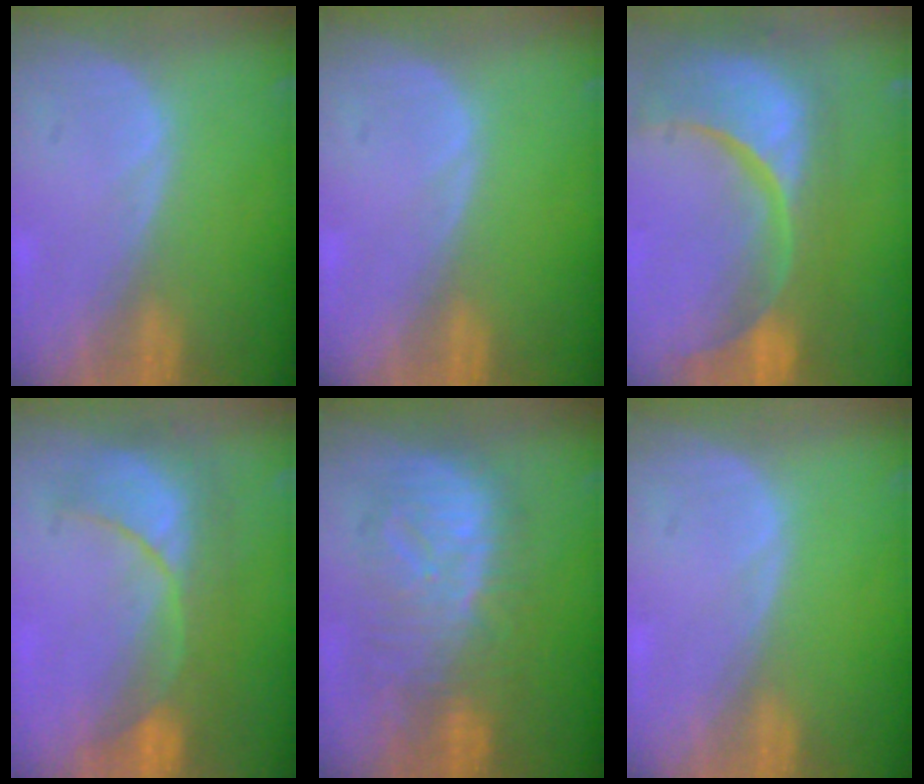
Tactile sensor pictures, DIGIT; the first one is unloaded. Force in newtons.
{"total": 0.0}
{"total": 15.3, "press": 12.1, "slide": 9.4}
{"total": 8.4, "press": 8.3, "slide": 1.3}
{"total": 9.8, "press": 9.8, "slide": 0.6}
{"total": 0.0}